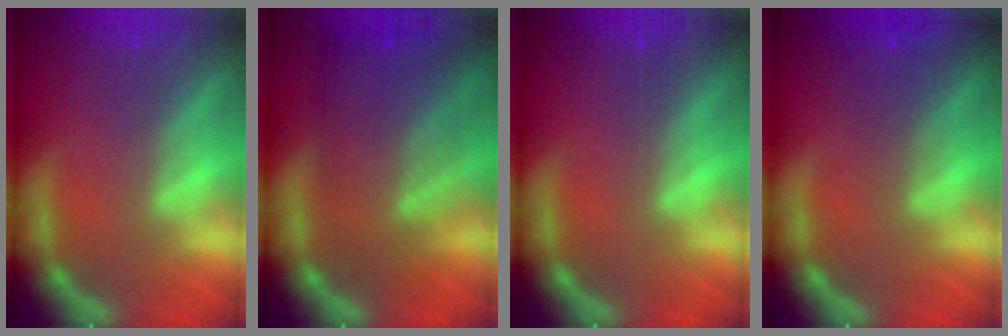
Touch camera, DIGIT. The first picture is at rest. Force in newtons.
{"total": 8.1}
{"total": 0.0}
{"total": 2.4}